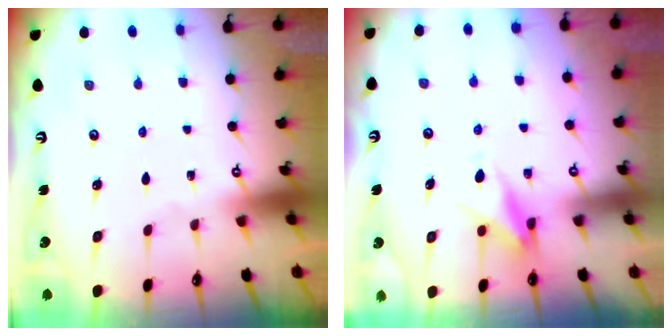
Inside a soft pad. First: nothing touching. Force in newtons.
{"total": 8.3, "press": 8.3, "slide": 1.1}